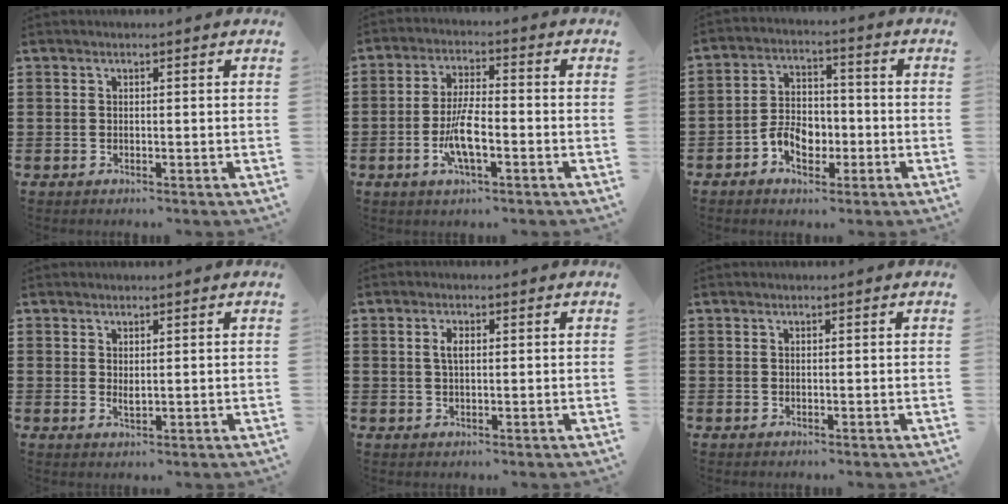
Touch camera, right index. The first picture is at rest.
{"total": 7.3, "force": [-2.4, 1.9, 6.7], "torque": [-0.144, -0.013, -0.047]}
{"total": 6.0, "force": [-2.5, 4.1, 3.6], "torque": [-0.065, 0.004, -0.047]}
{"total": 1.2, "force": [0.8, 0.4, 0.9], "torque": [-0.017, 0.001, 0.014]}
{"total": 2.1, "force": [0.4, 0.9, 1.9], "torque": [-0.039, 0.006, 0.004]}
{"total": 0.0}